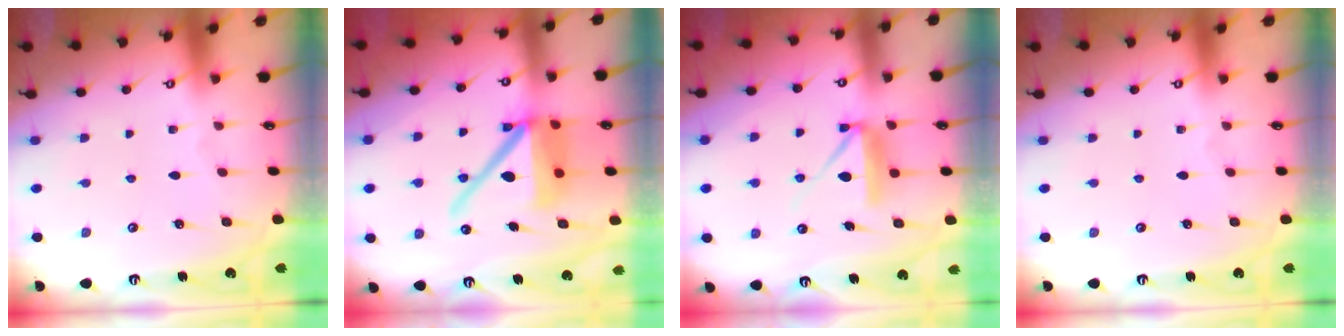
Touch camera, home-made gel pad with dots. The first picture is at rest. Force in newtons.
{"total": 16.3, "press": 16.2, "slide": 2.1}
{"total": 8.7, "press": 8.6, "slide": 0.6}
{"total": 0.0}